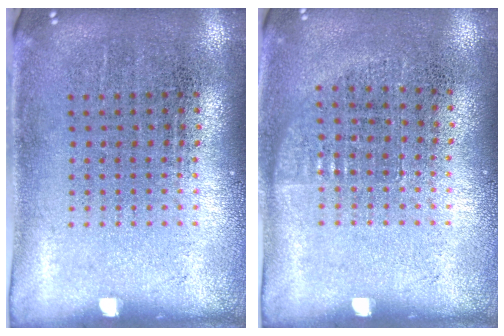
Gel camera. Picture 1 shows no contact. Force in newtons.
{"total": 0.7, "press": 0.7, "slide": 0.2}